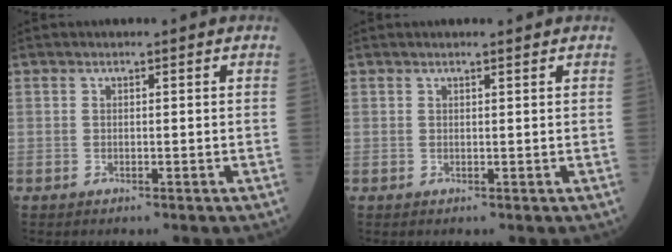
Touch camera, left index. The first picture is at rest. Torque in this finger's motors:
{"motor_torque": [0.78, -1.14, 0.02, 0.02]}